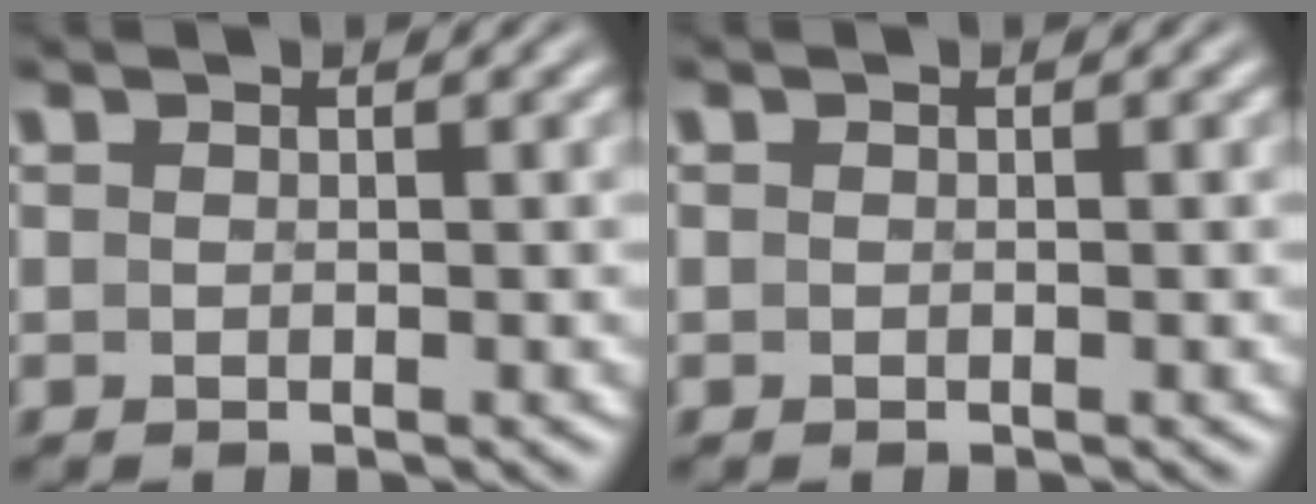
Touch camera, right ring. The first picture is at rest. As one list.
[{"total": 0.0}]